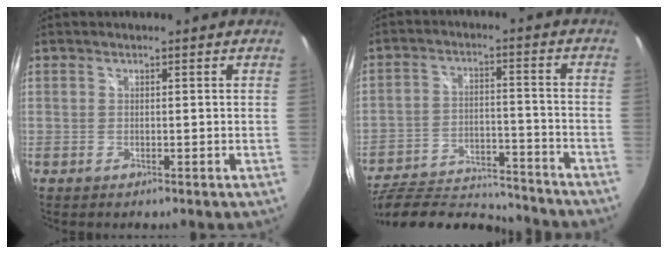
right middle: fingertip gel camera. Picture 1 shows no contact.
{"total": 20.4, "force": [-18.4, 5.1, 7.3], "torque": [-0.151, -0.013, -0.273]}